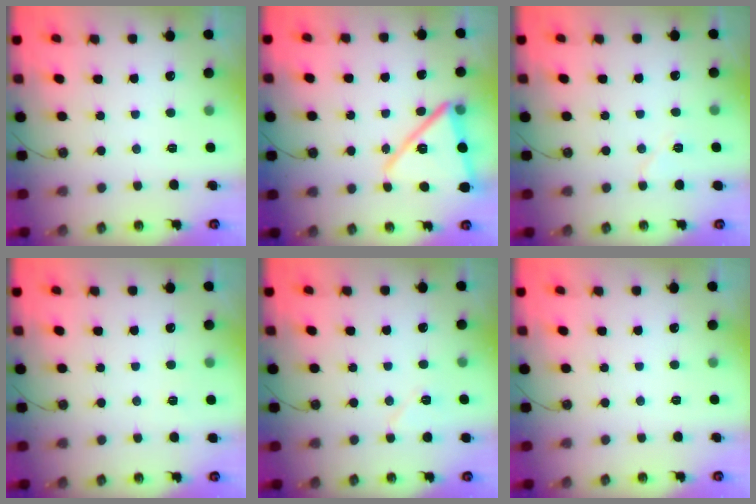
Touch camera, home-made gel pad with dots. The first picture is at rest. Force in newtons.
{"total": 16.7, "press": 16.5, "slide": 2.1}
{"total": 5.8, "press": 5.2, "slide": 2.5}
{"total": 1.9, "press": 1.6, "slide": 1.0}
{"total": 5.9, "press": 5.6, "slide": 2.0}
{"total": 0.0}